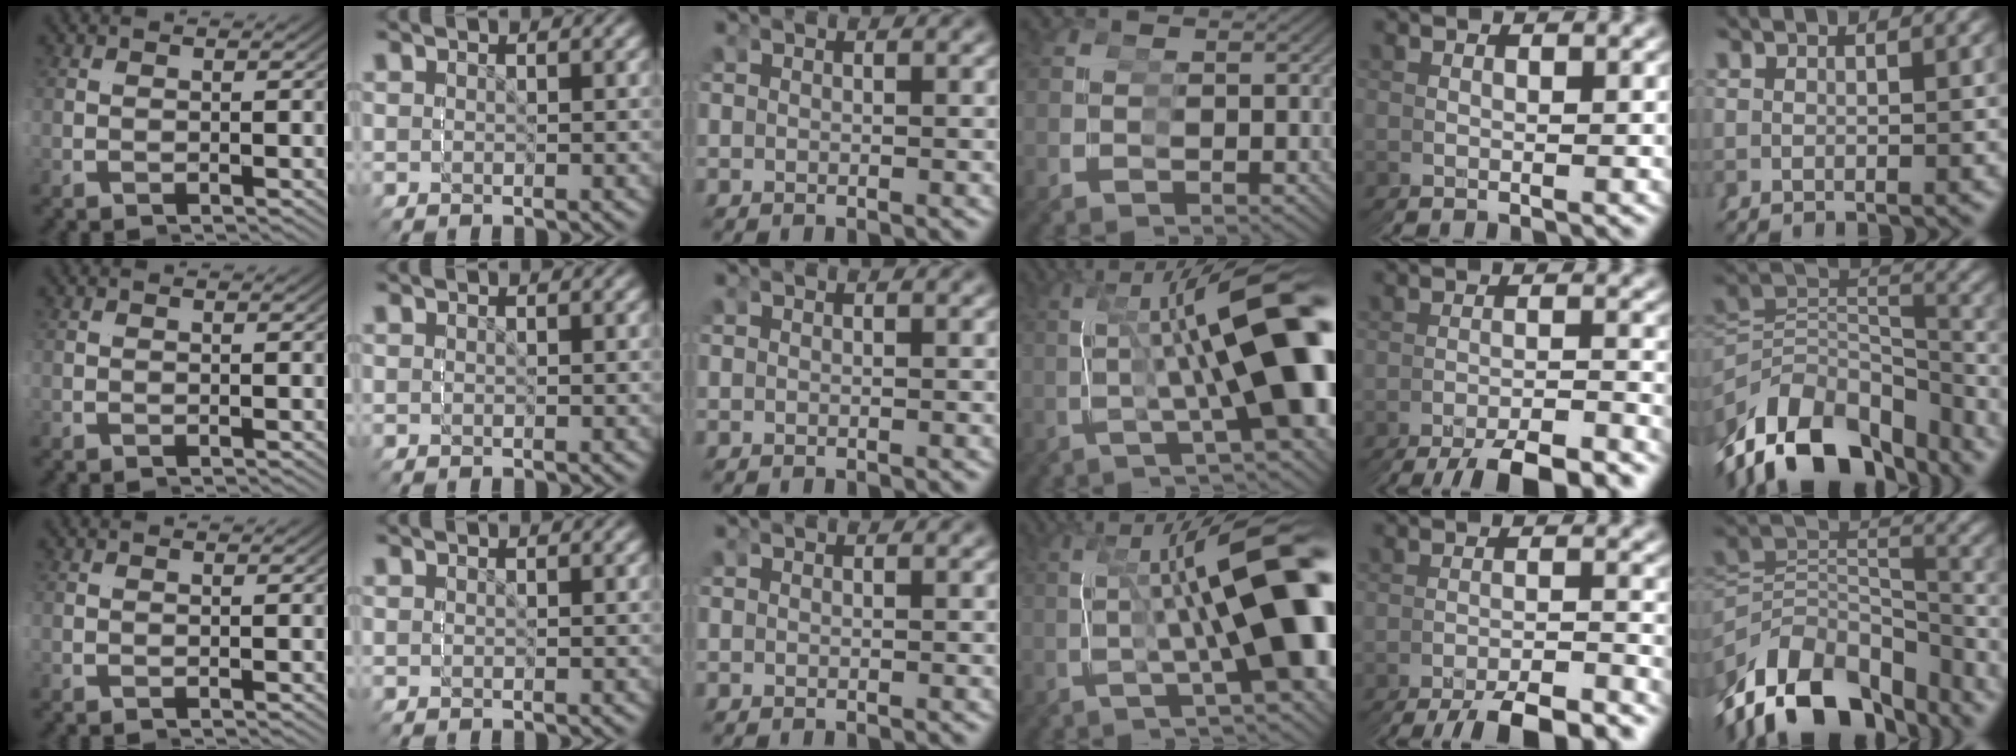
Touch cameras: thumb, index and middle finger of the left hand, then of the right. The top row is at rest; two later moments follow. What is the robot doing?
{"motion": "grasp_and_lifting", "object": "screwdriver"}